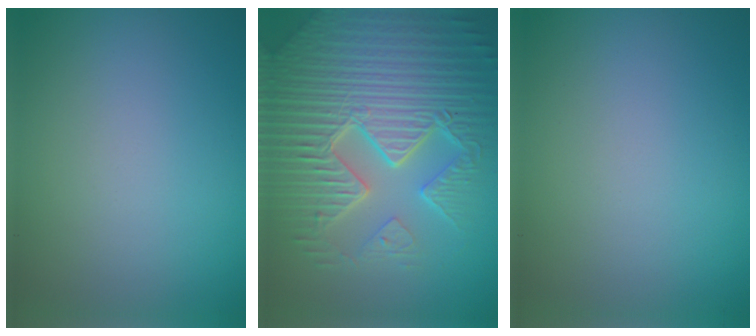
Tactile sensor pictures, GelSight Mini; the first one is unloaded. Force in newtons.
{"total": 11.1, "press": 7.2, "slide": 8.5}
{"total": 0.0}